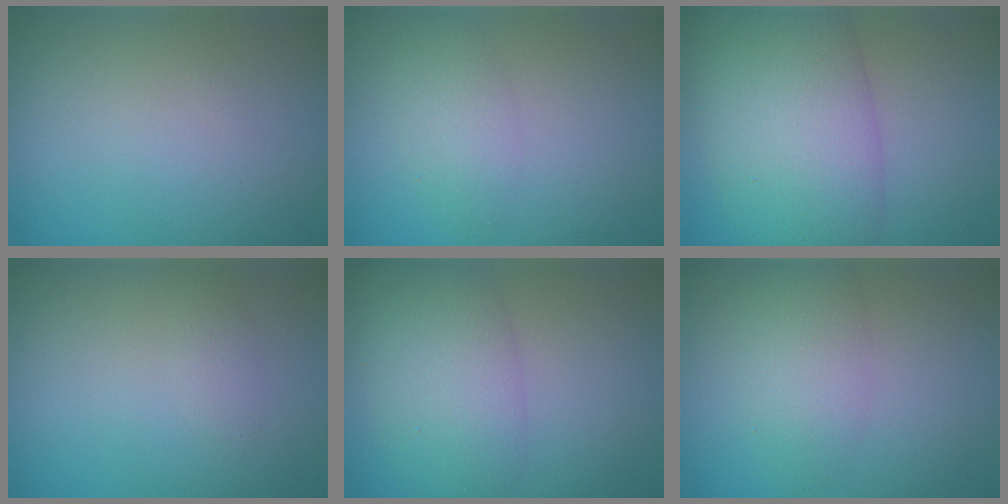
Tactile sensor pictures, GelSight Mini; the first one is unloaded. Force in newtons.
{"total": 2.3, "press": 2.3, "slide": 0.1}
{"total": 10.0, "press": 9.9, "slide": 0.4}
{"total": 0.9, "press": 0.9, "slide": 0.1}
{"total": 5.8, "press": 5.8, "slide": 0.2}
{"total": 3.3, "press": 3.3, "slide": 0.1}